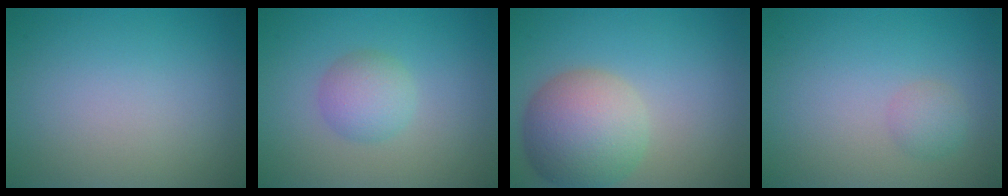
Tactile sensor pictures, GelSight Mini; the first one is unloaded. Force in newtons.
{"total": 2.7, "press": 2.7, "slide": 0.0}
{"total": 7.3, "press": 7.3, "slide": 0.3}
{"total": 1.4, "press": 1.4, "slide": 0.1}